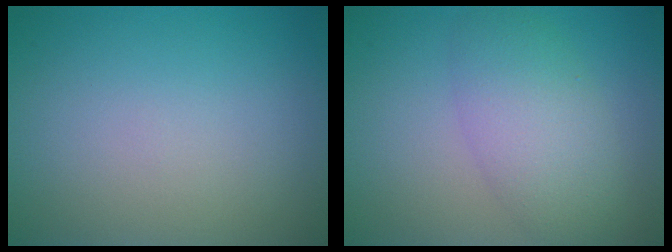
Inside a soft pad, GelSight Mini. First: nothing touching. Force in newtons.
{"total": 5.0, "press": 5.0, "slide": 0.3}